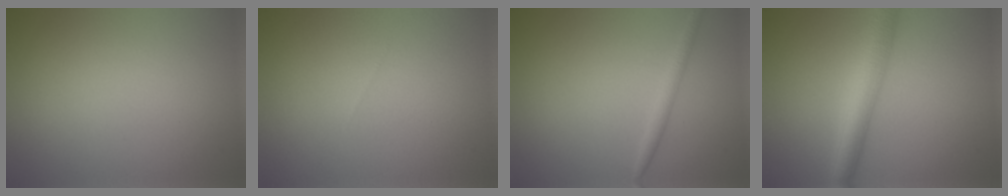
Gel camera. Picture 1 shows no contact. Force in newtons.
{"total": 0.0}
{"total": 1.4, "press": 1.4, "slide": 0.1}
{"total": 5.1, "press": 5.1, "slide": 0.0}